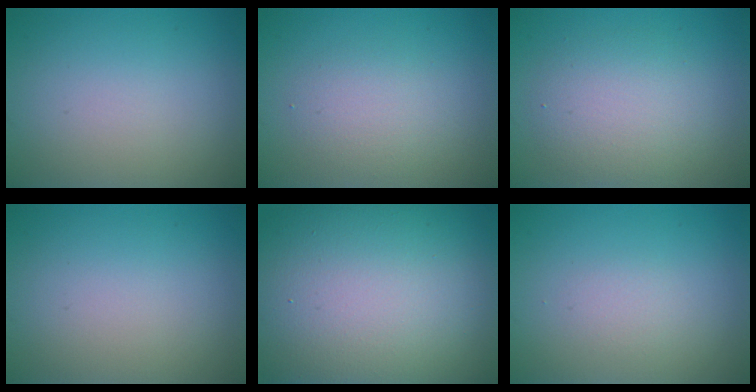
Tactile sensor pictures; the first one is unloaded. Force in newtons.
{"total": 2.5, "press": 2.5, "slide": 0.1}
{"total": 4.1, "press": 4.1, "slide": 0.3}
{"total": 0.0}
{"total": 19.6, "press": 19.5, "slide": 1.6}
{"total": 1.0, "press": 1.0, "slide": 0.0}